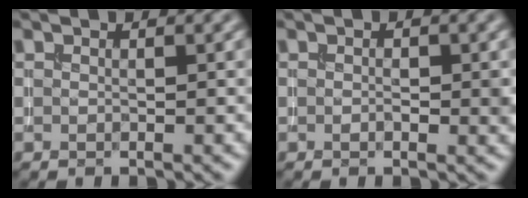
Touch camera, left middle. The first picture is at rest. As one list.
[{"total": 1.6, "force": [-0.2, 0.8, 1.4], "torque": [-0.018, 0.000, -0.001]}]